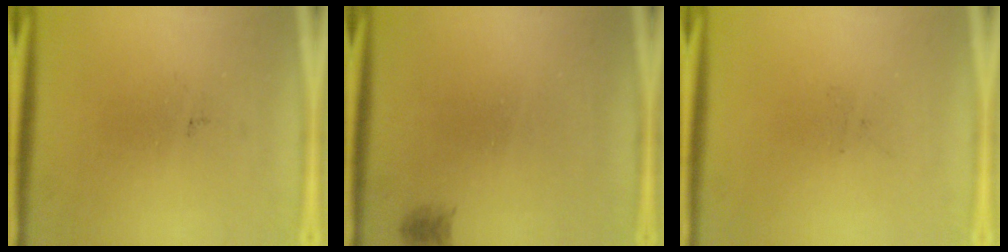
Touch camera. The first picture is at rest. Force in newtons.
{"total": 1.1}
{"total": 0.0}